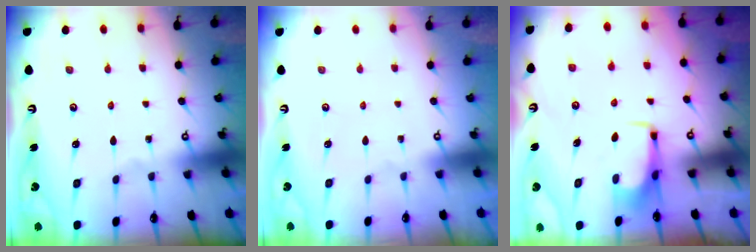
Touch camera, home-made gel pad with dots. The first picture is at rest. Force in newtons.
{"total": 1.5, "press": 1.4, "slide": 0.6}
{"total": 3.0, "press": 2.9, "slide": 0.4}